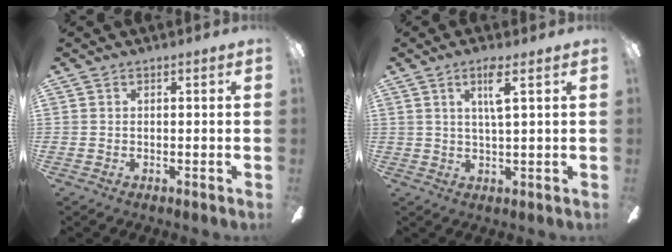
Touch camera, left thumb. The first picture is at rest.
{"total": 5.5, "force": [2.7, 0.9, 4.7], "torque": [-0.085, -0.003, 0.040]}